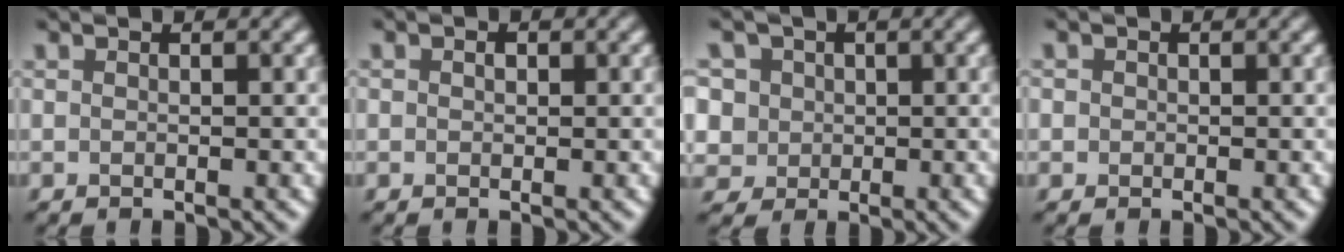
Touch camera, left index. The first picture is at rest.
{"total": 0.8, "force": [0.1, 0.6, 0.4], "torque": [-0.005, 0.000, -0.003]}
{"total": 6.8, "force": [2.6, 5.8, 2.6], "torque": [-0.056, 0.022, 0.017]}
{"total": 0.7, "force": [-0.1, 0.7, 0.1], "torque": [0.004, -0.002, -0.003]}